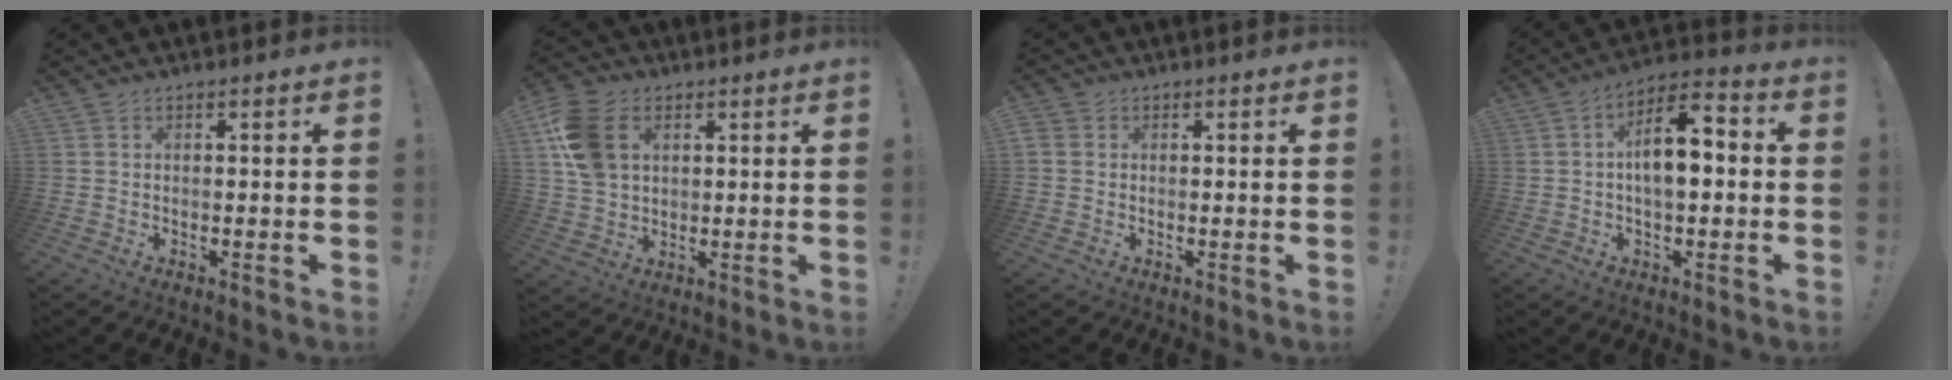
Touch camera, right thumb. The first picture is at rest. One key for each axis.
{"total": 13.4, "fx": 4.3, "fy": 9.4, "fz": 8.5, "tx": -0.171, "ty": -0.001, "tz": 0.087}
{"total": 2.0, "fx": 0.5, "fy": 1.7, "fz": 0.8, "tx": -0.021, "ty": 0.006, "tz": 0.012}
{"total": 10.9, "fx": 0.1, "fy": 5.3, "fz": 9.5, "tx": -0.141, "ty": 0.006, "tz": 0.000}